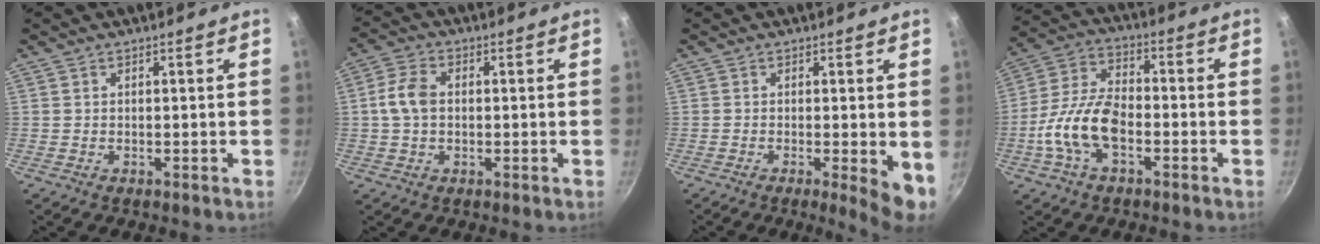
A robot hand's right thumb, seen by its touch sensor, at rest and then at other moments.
{"total": 6.4, "force": [0.2, 4.4, 4.6], "torque": [-0.087, 0.017, -0.003]}
{"total": 6.0, "force": [-0.9, 1.3, 5.8], "torque": [-0.069, -0.009, -0.010]}
{"total": 12.7, "force": [-3.8, 6.8, 10.0], "torque": [-0.185, 0.037, -0.085]}